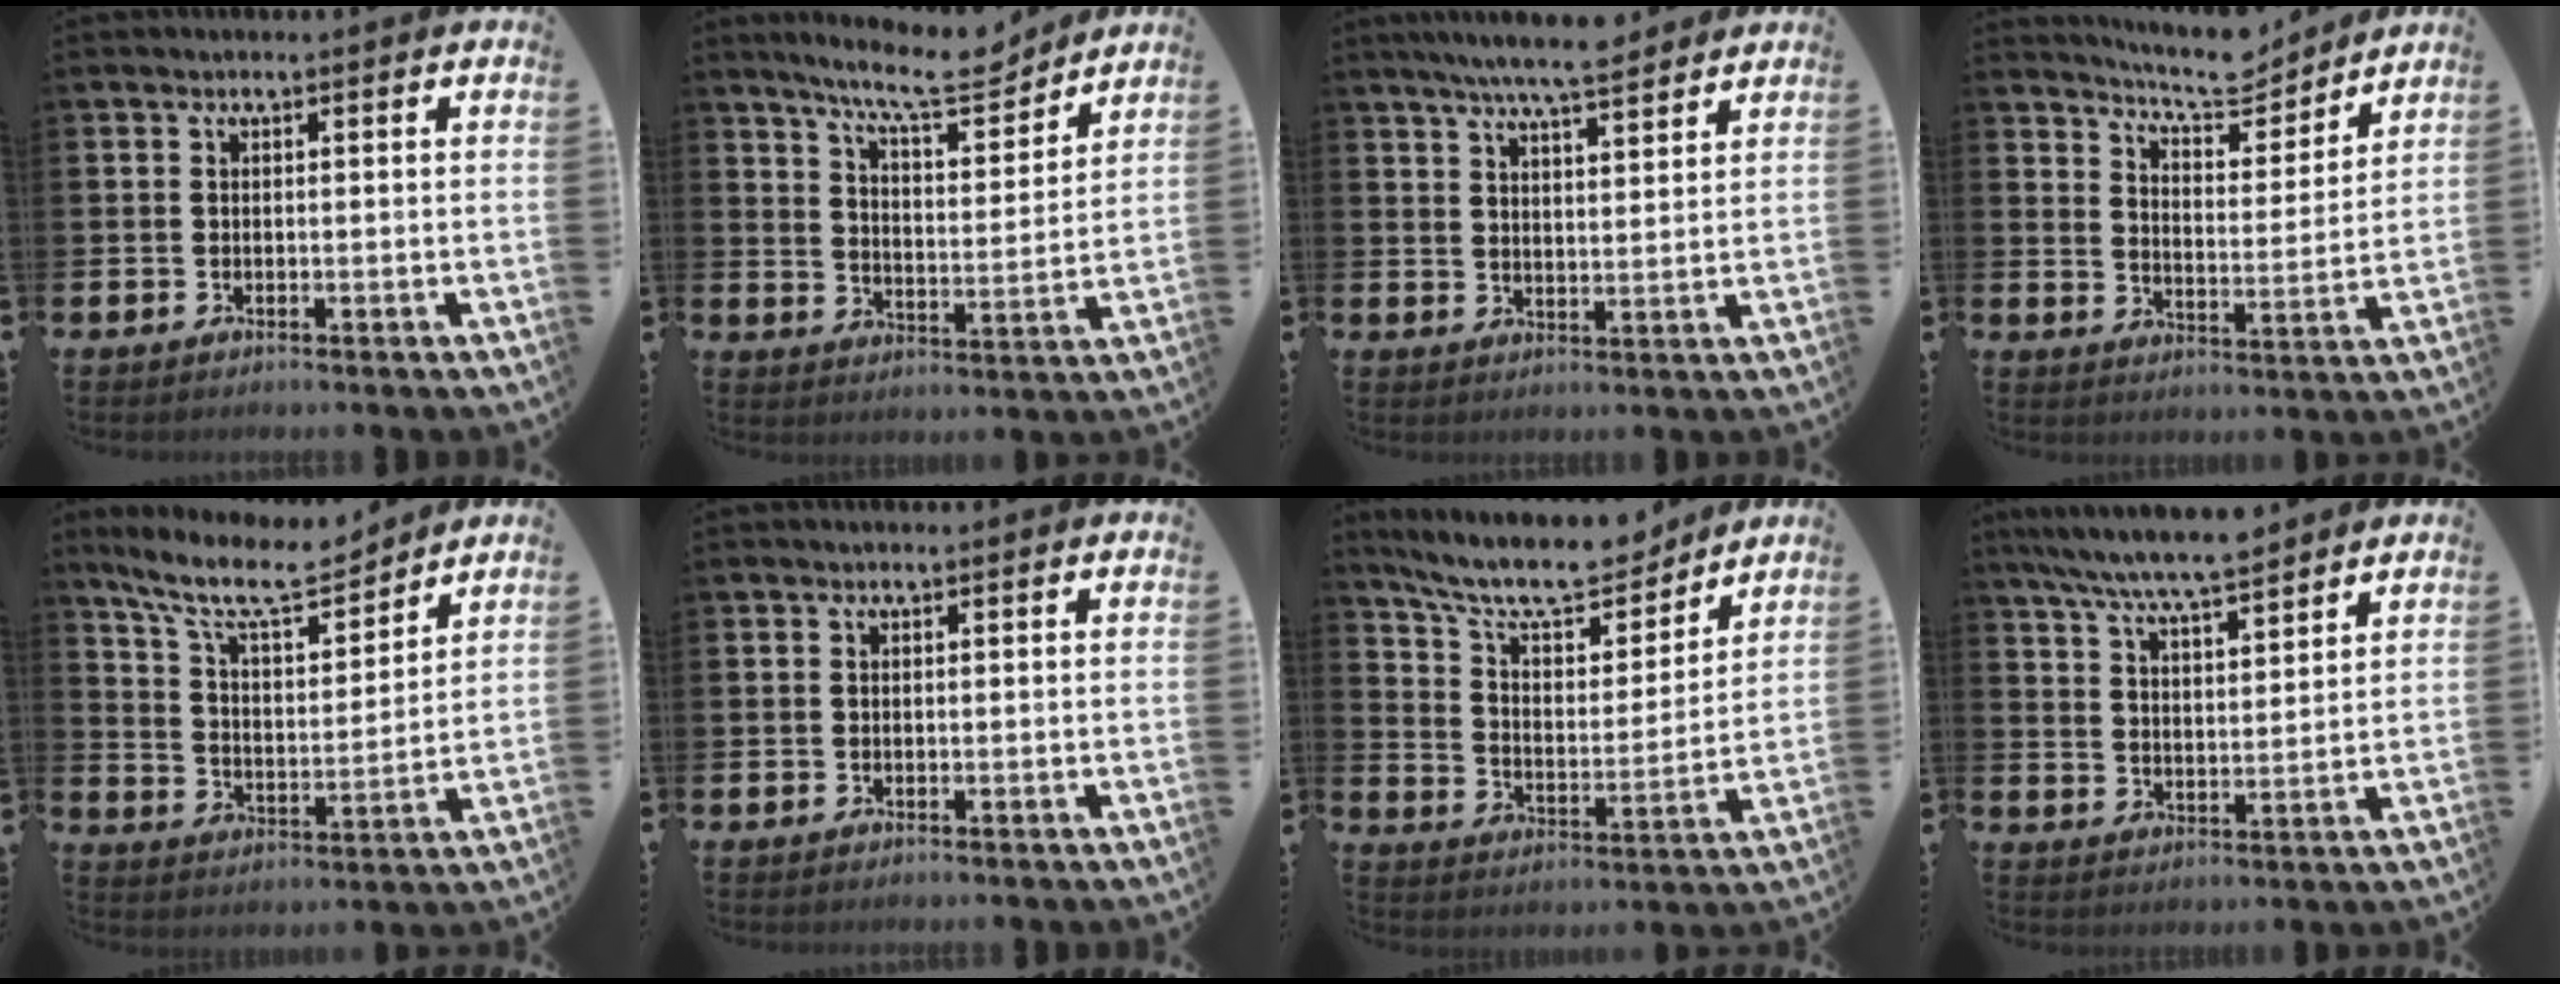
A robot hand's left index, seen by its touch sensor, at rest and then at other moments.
{"total": 10.0, "force": [9.0, 1.4, 4.0], "torque": [-0.094, -0.047, 0.159]}
{"total": 6.5, "force": [6.1, 0.2, 2.1], "torque": [-0.048, -0.026, 0.108]}
{"total": 7.4, "force": [7.1, 1.3, 1.6], "torque": [-0.047, -0.047, 0.127]}
{"total": 10.2, "force": [9.0, 2.3, 4.1], "torque": [-0.111, -0.049, 0.160]}
{"total": 0.0}
{"total": 11.2, "force": [10.0, 2.7, 4.1], "torque": [-0.110, -0.064, 0.175]}
{"total": 7.5, "force": [7.1, 0.3, 2.2], "torque": [-0.073, -0.033, 0.130]}